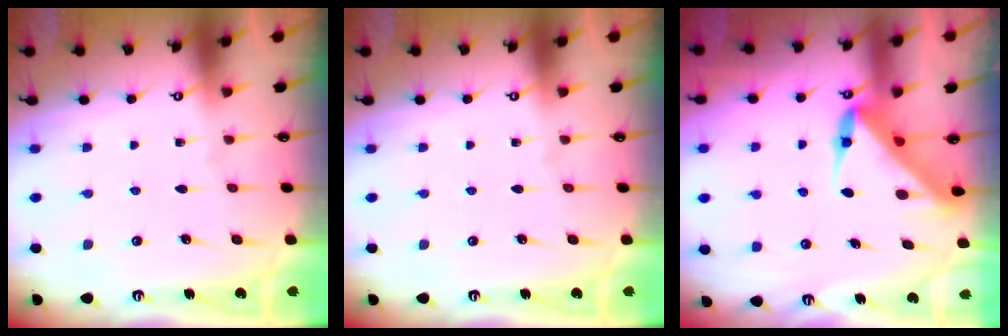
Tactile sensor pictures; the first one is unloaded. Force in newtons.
{"total": 0.0}
{"total": 5.3, "press": 5.3, "slide": 0.4}